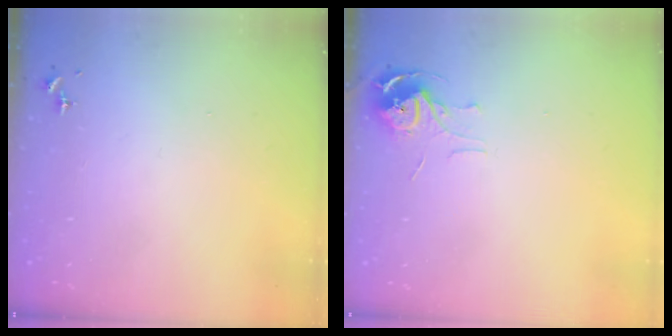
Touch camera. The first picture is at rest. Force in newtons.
{"total": 6.2, "press": 6.1, "slide": 0.5}